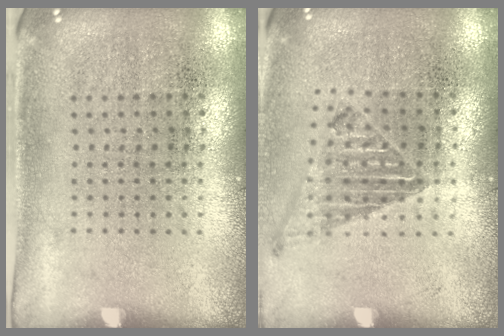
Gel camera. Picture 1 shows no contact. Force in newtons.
{"total": 1.0, "press": 1.0, "slide": 0.2}